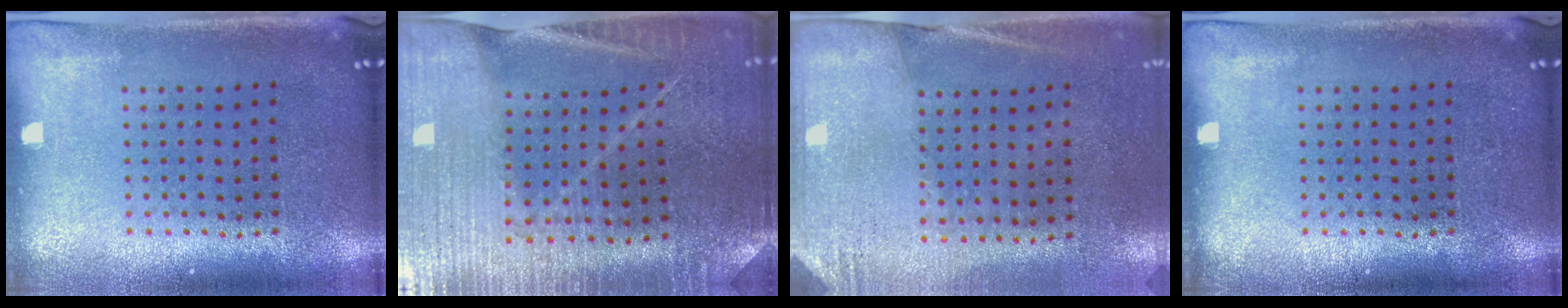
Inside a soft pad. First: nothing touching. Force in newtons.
{"total": 3.0, "press": 3.0, "slide": 0.3}
{"total": 2.7, "press": 2.4, "slide": 1.3}
{"total": 0.0}